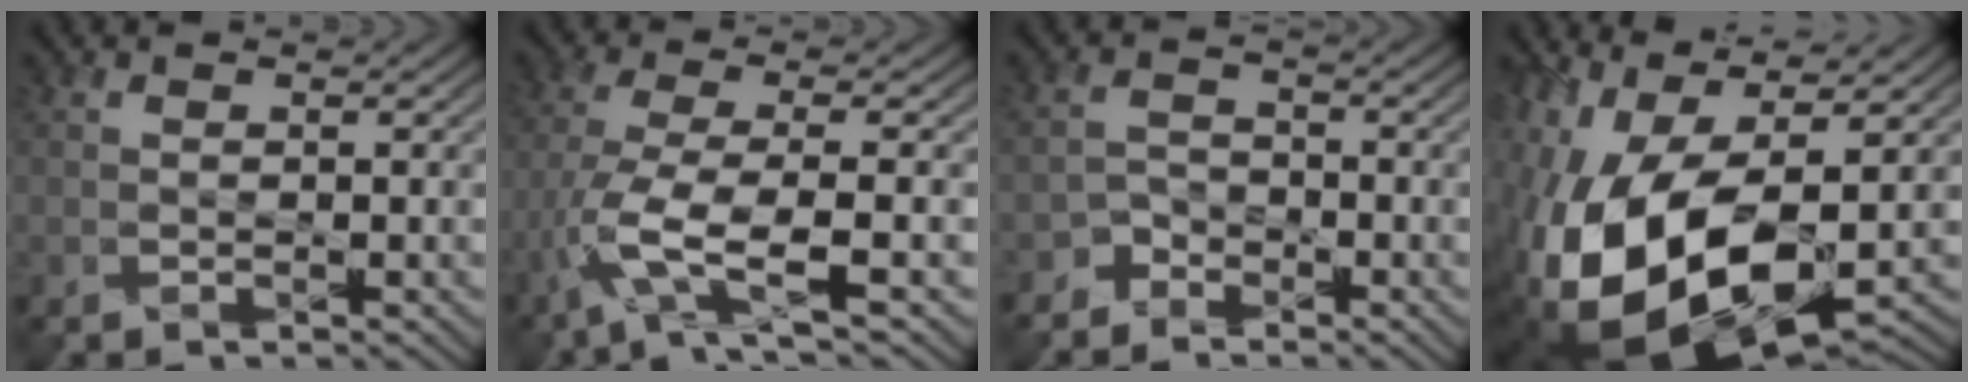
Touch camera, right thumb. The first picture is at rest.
{"total": 7.9, "force": [-4.2, 1.6, 6.5], "torque": [-0.142, -0.005, -0.101]}
{"total": 2.8, "force": [-2.4, 1.4, 0.1], "torque": [-0.002, 0.004, -0.059]}
{"total": 19.6, "force": [-5.1, 8.9, 16.8], "torque": [-0.352, -0.030, -0.082]}